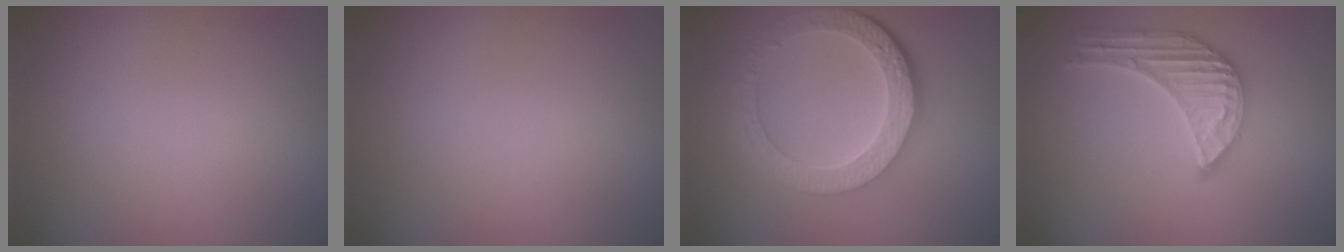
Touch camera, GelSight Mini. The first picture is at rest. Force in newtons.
{"total": 0.0}
{"total": 6.4, "press": 4.7, "slide": 4.3}
{"total": 5.1, "press": 4.0, "slide": 3.2}